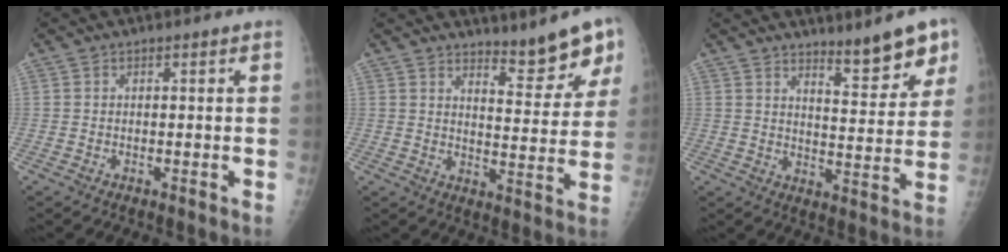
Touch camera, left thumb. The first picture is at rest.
{"total": 8.4, "force": [6.7, 2.2, 4.6], "torque": [-0.030, -0.052, 0.101]}
{"total": 9.4, "force": [6.8, 2.4, 6.1], "torque": [-0.056, -0.051, 0.103]}